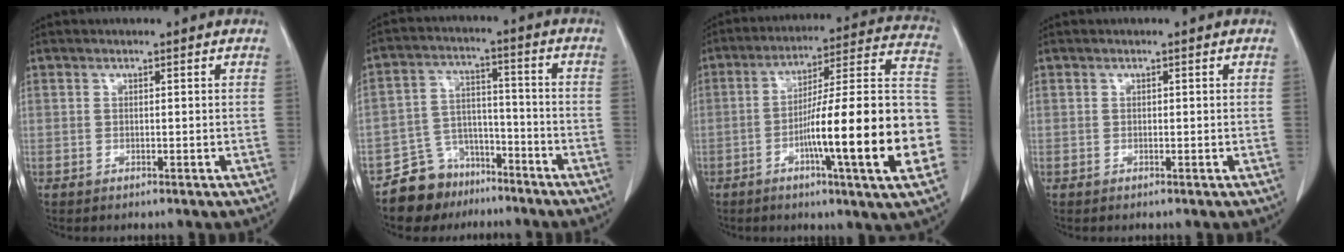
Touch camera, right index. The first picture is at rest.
{"total": 8.7, "force": [-6.6, 5.6, 0.9], "torque": [-0.019, 0.031, -0.112]}
{"total": 22.9, "force": [-6.2, 0.4, 22.0], "torque": [-0.264, 0.009, -0.098]}
{"total": 0.0}